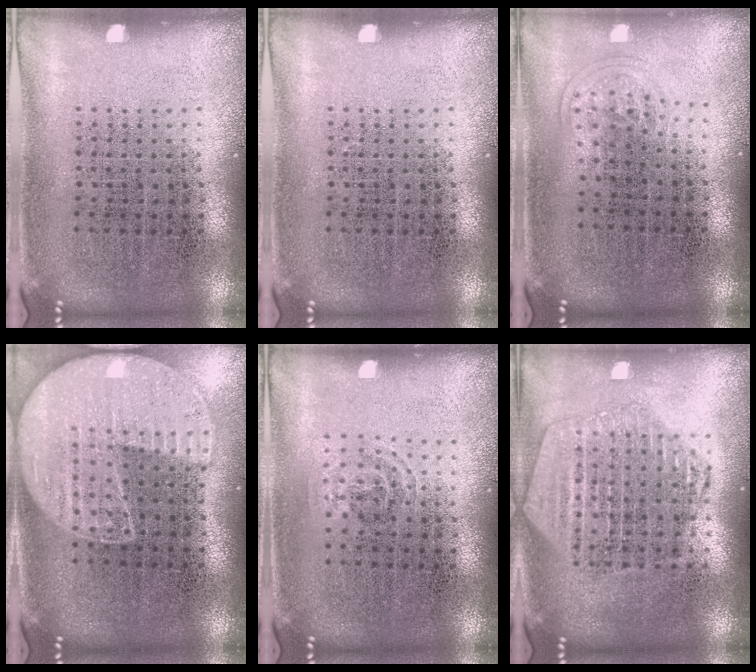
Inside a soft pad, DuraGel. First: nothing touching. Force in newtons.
{"total": 0.0}
{"total": 1.0, "press": 0.6, "slide": 0.7}
{"total": 1.7, "press": 1.6, "slide": 0.7}
{"total": 0.9, "press": 0.6, "slide": 0.6}
{"total": 2.2, "press": 2.0, "slide": 1.0}